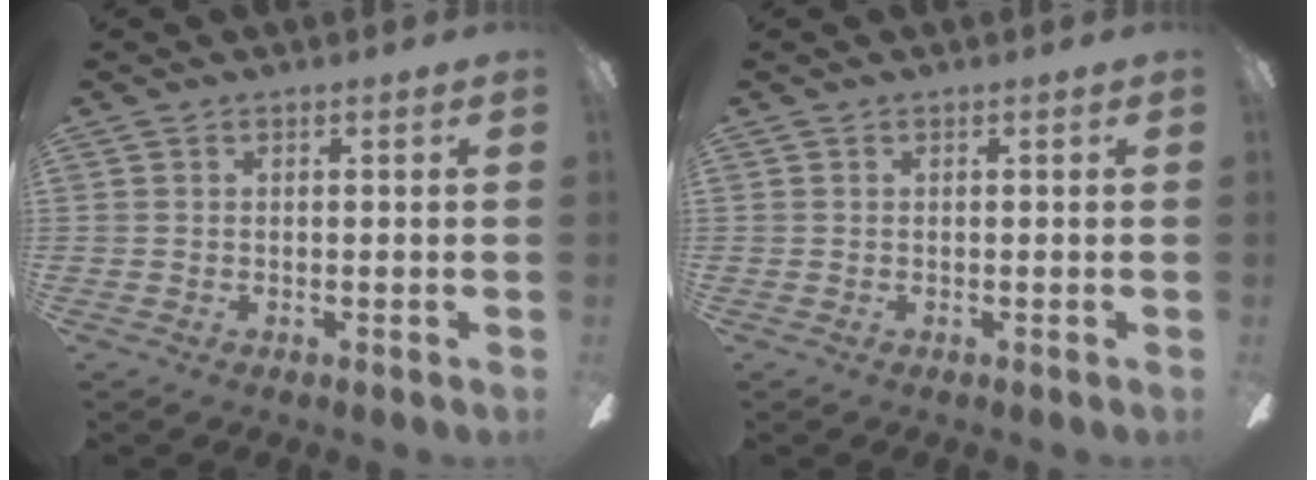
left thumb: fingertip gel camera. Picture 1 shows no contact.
{"total": 0.0}